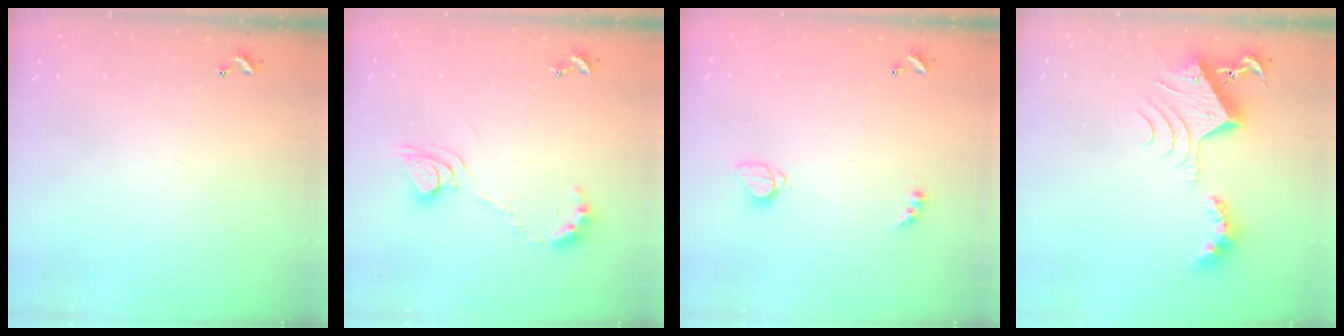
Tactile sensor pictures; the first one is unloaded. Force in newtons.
{"total": 9.2, "press": 9.1, "slide": 1.1}
{"total": 3.4, "press": 3.3, "slide": 0.2}
{"total": 9.7, "press": 9.6, "slide": 1.1}